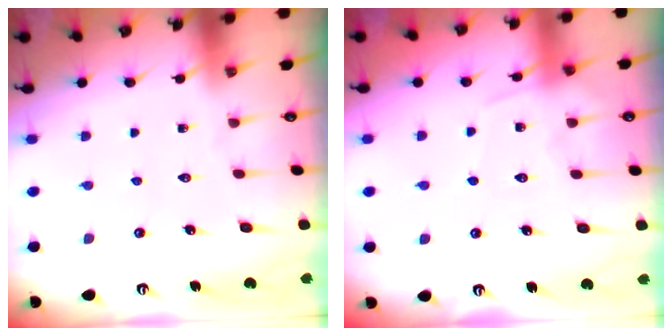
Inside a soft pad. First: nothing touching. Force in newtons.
{"total": 6.5, "press": 6.4, "slide": 0.8}